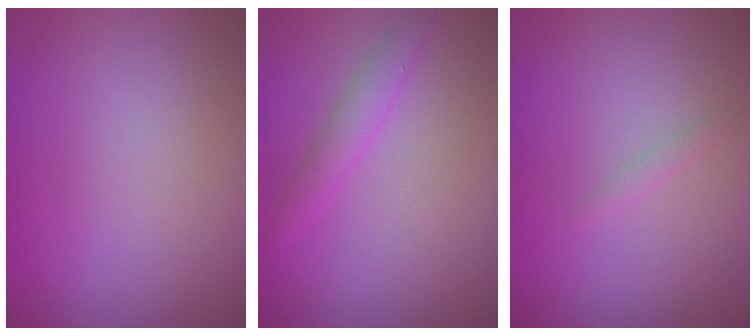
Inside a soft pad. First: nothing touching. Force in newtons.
{"total": 2.0, "press": 2.0, "slide": 0.1}
{"total": 0.7, "press": 0.7, "slide": 0.0}